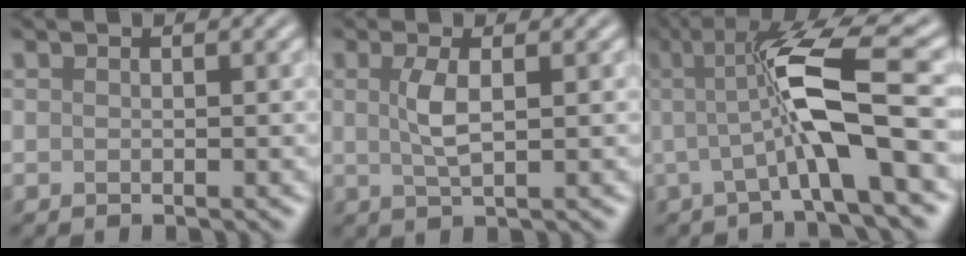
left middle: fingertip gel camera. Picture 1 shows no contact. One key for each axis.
{"total": 2.4, "fx": 0.5, "fy": 0.6, "fz": 2.3, "tx": -0.052, "ty": 0.002, "tz": 0.011}
{"total": 8.4, "fx": 0.1, "fy": 1.4, "fz": 8.3, "tx": -0.136, "ty": 0.009, "tz": -0.005}